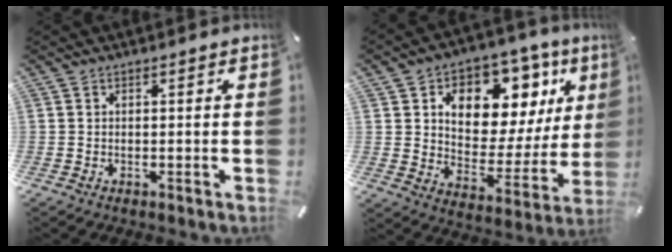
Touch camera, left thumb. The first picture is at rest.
{"total": 13.1, "force": [6.5, 9.0, 7.0], "torque": [-0.093, -0.057, 0.113]}